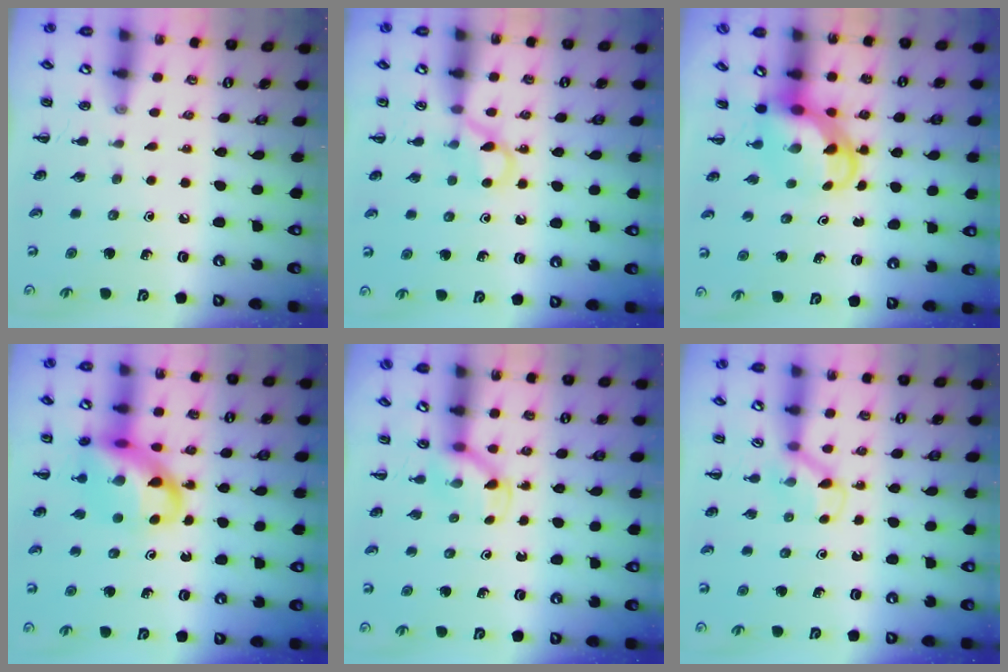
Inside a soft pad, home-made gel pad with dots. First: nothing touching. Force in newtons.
{"total": 4.4, "press": 4.2, "slide": 1.3}
{"total": 5.4, "press": 5.3, "slide": 0.6}
{"total": 13.7, "press": 13.3, "slide": 3.3}
{"total": 3.0, "press": 2.9, "slide": 1.0}
{"total": 2.9, "press": 2.7, "slide": 1.1}